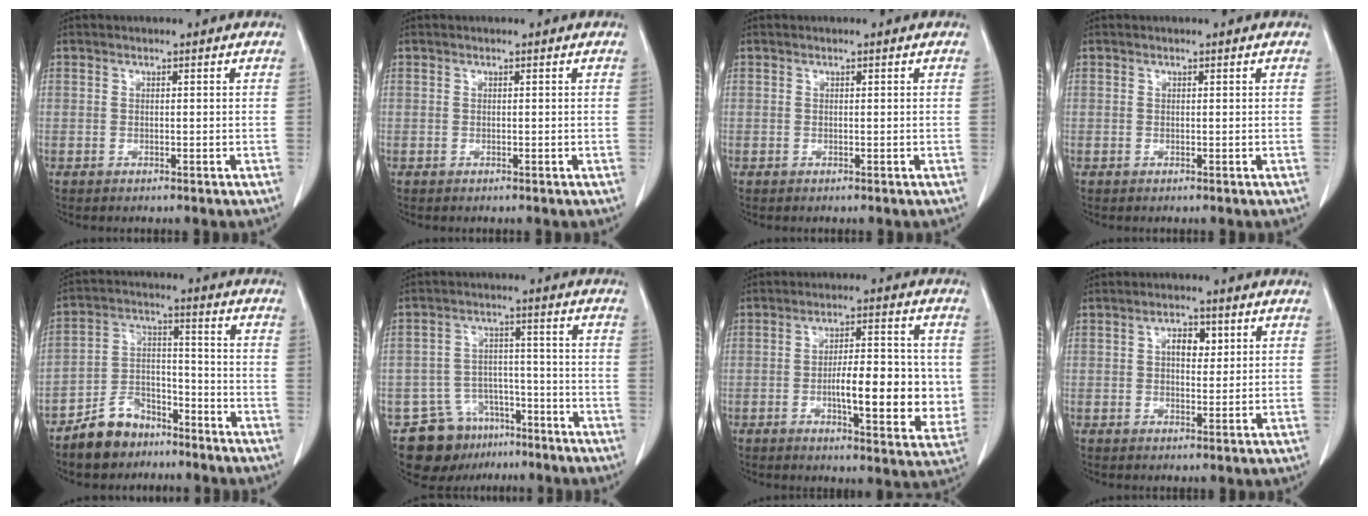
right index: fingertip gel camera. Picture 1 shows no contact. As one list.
[{"total": 0.0}, {"total": 0.0}, {"total": 0.0}, {"total": 8.5, "force": [-6.6, 4.7, 2.6], "torque": [-0.054, 0.015, -0.119]}, {"total": 10.2, "force": [-6.9, 7.1, 2.5], "torque": [-0.043, 0.031, -0.102]}, {"total": 12.7, "force": [-1.2, 3.8, 12.1], "torque": [-0.173, 0.003, -0.015]}, {"total": 3.7, "force": [1.1, 2.0, 2.9], "torque": [-0.046, 0.006, 0.017]}]